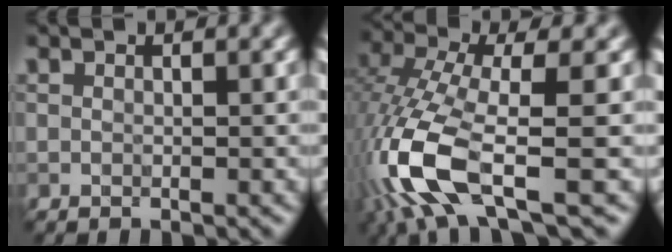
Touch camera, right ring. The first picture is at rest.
{"total": 10.5, "force": [-6.0, 2.4, 8.3], "torque": [-0.229, -0.025, -0.075]}